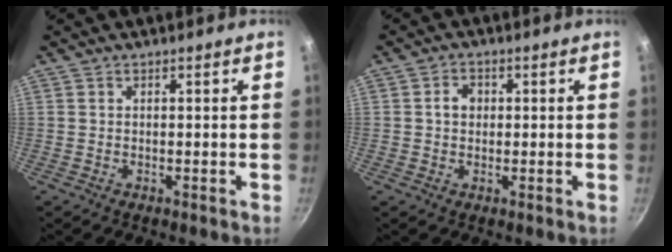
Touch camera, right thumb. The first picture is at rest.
{"total": 3.3, "force": [0.3, 2.7, 1.8], "torque": [-0.014, 0.007, 0.003]}